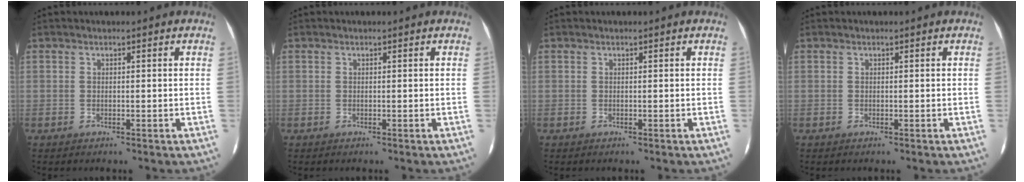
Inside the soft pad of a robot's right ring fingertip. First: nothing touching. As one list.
[{"total": 0.0}, {"total": 0.0}, {"total": 0.0}]